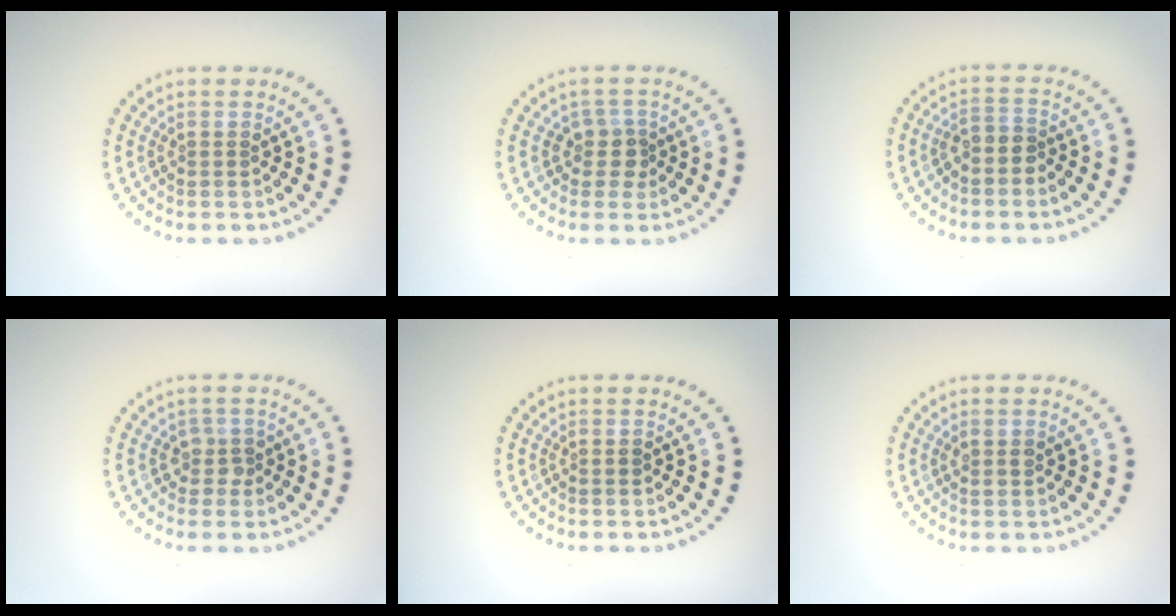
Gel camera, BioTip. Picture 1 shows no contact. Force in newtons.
{"total": 2.0, "press": 1.5, "slide": 1.2}
{"total": 2.0, "press": 1.8, "slide": 0.9}
{"total": 1.5, "press": 1.2, "slide": 0.9}
{"total": 0.6, "press": 0.6, "slide": 0.1}
{"total": 0.9, "press": 0.8, "slide": 0.4}